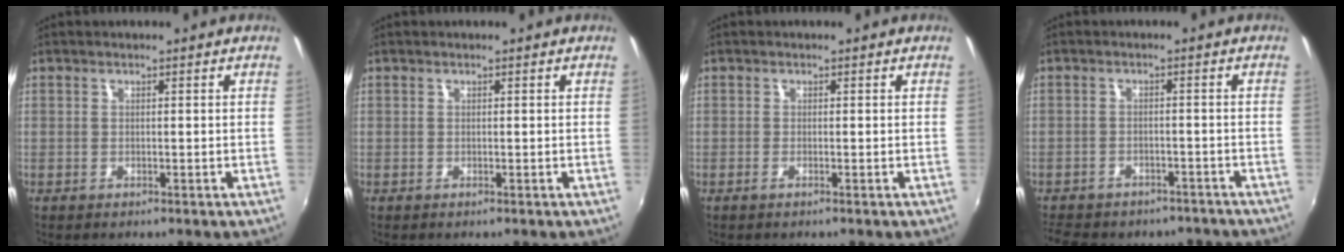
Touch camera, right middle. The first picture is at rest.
{"total": 0.0}
{"total": 0.6, "force": [-0.4, -0.2, 0.4], "torque": [-0.006, -0.002, -0.010]}
{"total": 13.0, "force": [-10.6, 5.9, 4.6], "torque": [-0.117, -0.009, -0.141]}